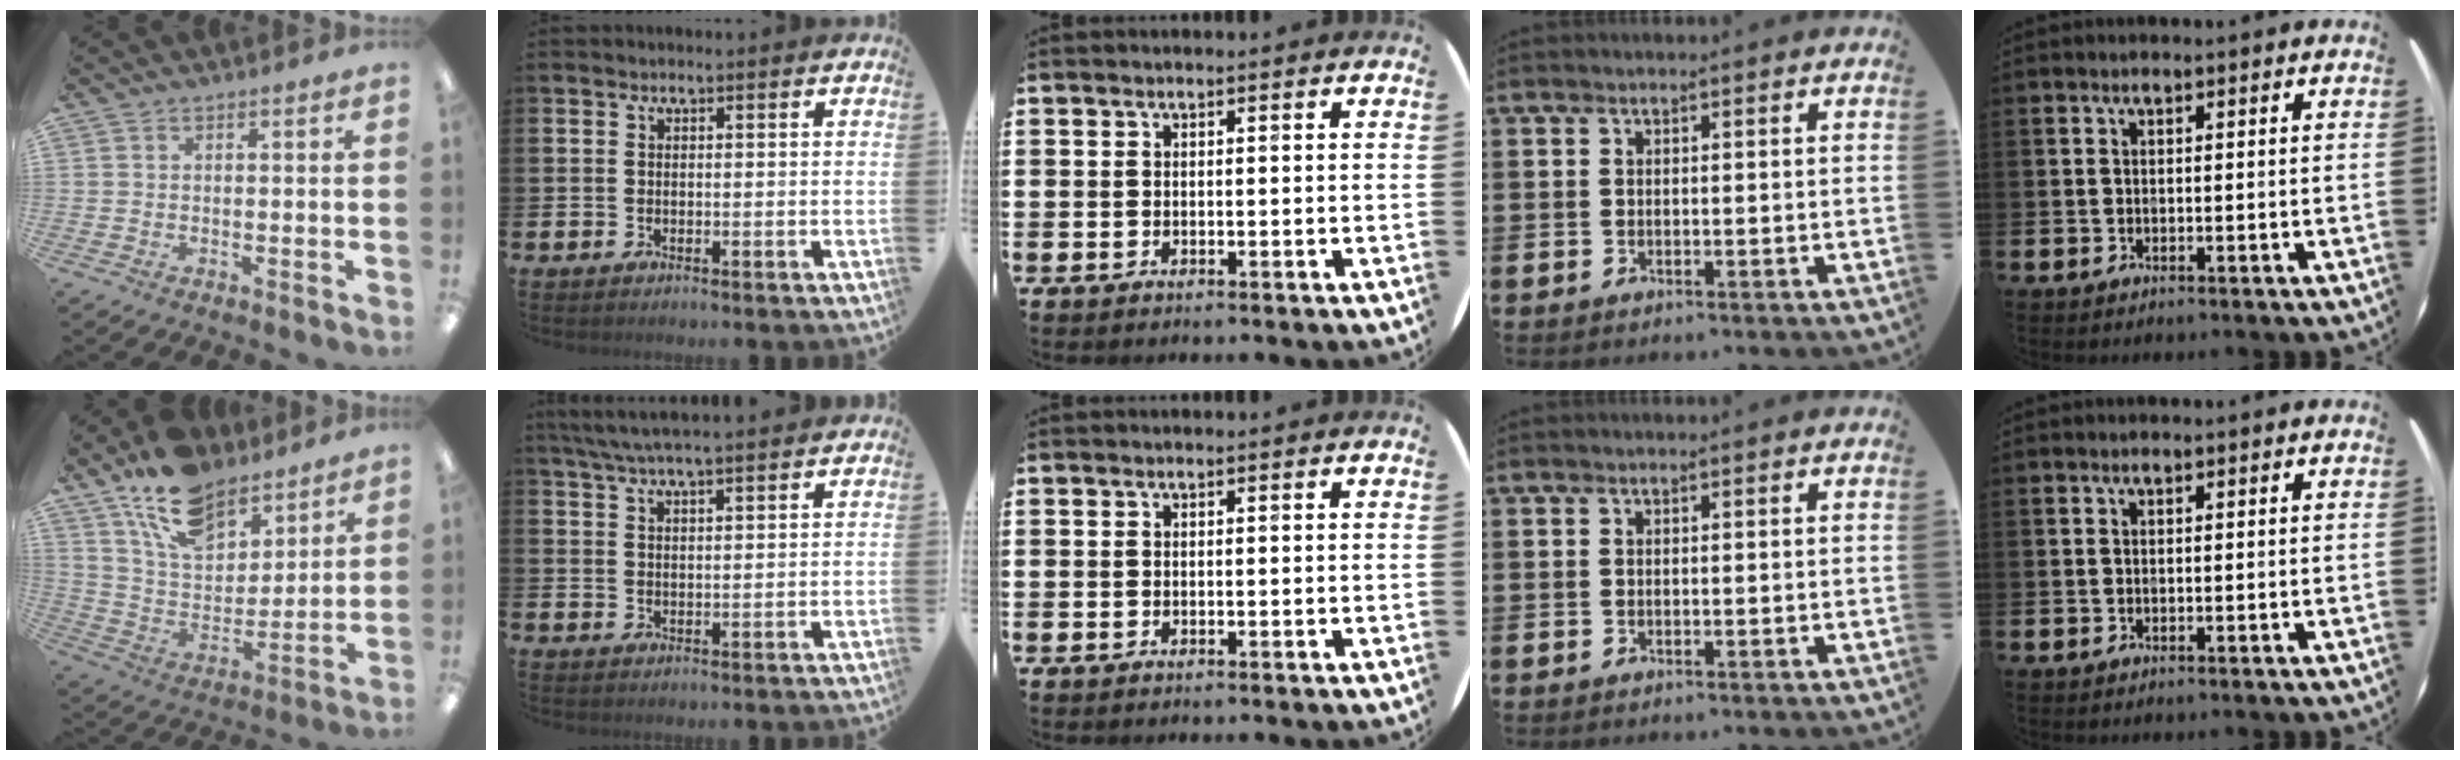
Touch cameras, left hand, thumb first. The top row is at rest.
{"thumb": {"total": 16.1, "force": [11.7, 8.3, 7.1], "torque": [-0.131, -0.062, 0.218]}, "index": {"total": 5.2, "force": [4.9, 0.1, 2.0], "torque": [-0.055, -0.011, 0.089]}}